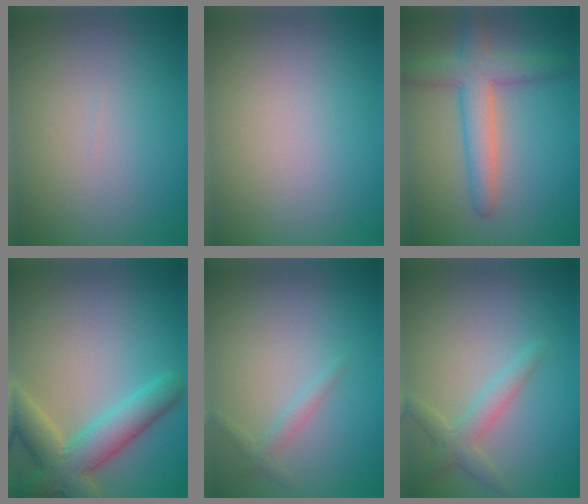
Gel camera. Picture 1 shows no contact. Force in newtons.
{"total": 0.0}
{"total": 4.7, "press": 4.7, "slide": 0.2}
{"total": 6.2, "press": 6.2, "slide": 0.4}
{"total": 1.1, "press": 1.1, "slide": 0.0}
{"total": 2.3, "press": 2.3, "slide": 0.1}